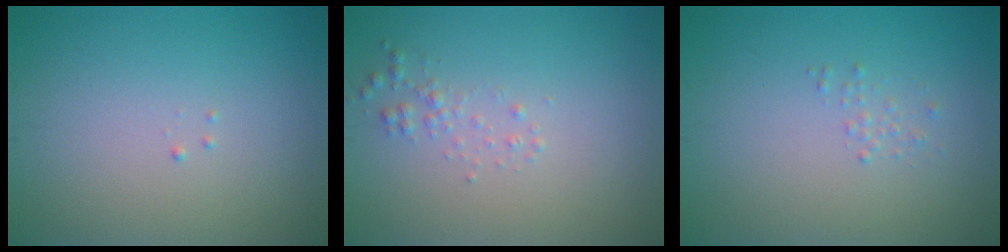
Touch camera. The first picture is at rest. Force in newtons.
{"total": 1.1, "press": 1.1, "slide": 0.0}
{"total": 0.6, "press": 0.6, "slide": 0.1}